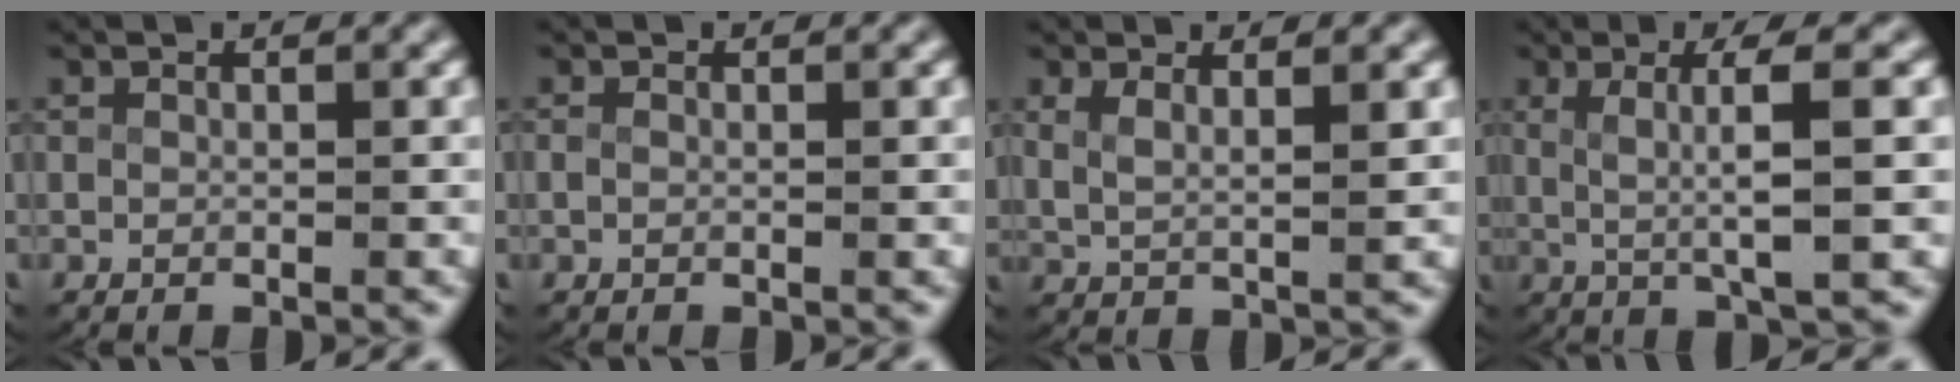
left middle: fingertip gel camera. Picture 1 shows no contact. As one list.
[{"total": 0.6, "force": [-0.2, 0.3, 0.5], "torque": [-0.014, -0.005, 0.000]}, {"total": 2.7, "force": [1.5, 1.1, 2.0], "torque": [-0.047, -0.009, 0.035]}, {"total": 5.3, "force": [1.0, 0.3, 5.2], "torque": [-0.080, -0.002, 0.022]}]